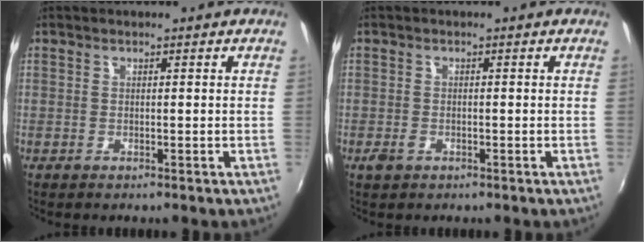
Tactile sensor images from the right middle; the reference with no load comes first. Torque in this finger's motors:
{"motor_torque": [0.45, -0.38, 0.05, 0.04]}